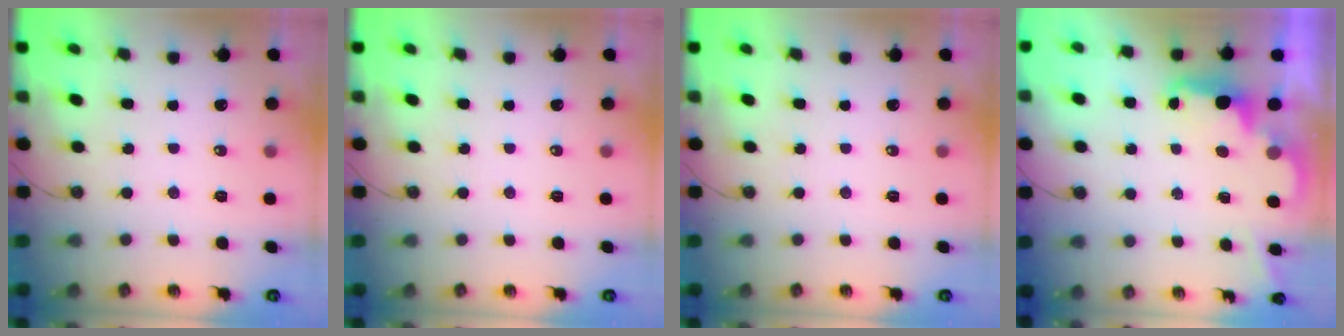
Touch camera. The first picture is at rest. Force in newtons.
{"total": 0.0}
{"total": 0.0}
{"total": 2.5, "press": 2.4, "slide": 0.5}